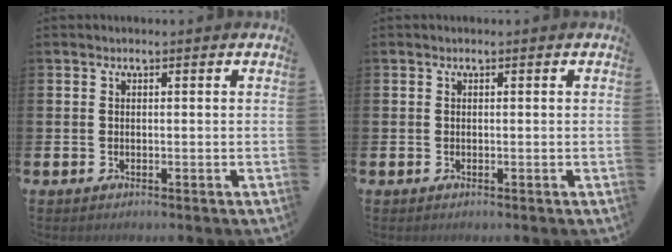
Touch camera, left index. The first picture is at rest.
{"total": 0.0}